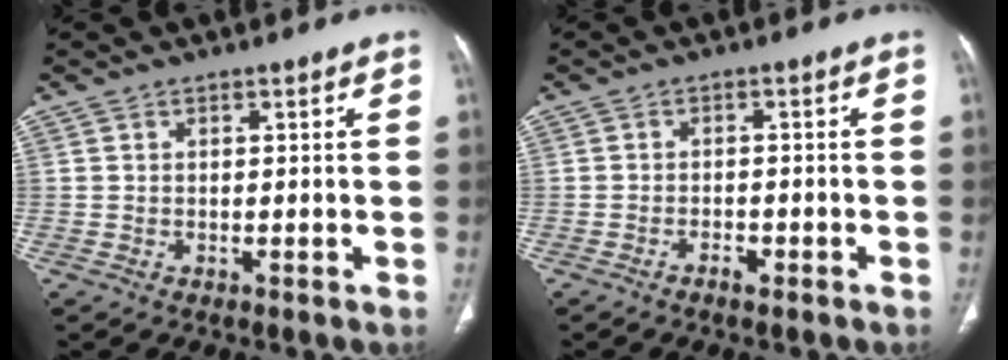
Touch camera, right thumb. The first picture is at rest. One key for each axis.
{"total": 1.9, "fx": -1.4, "fy": 0.7, "fz": 1.1, "tx": -0.024, "ty": 0.010, "tz": -0.024}